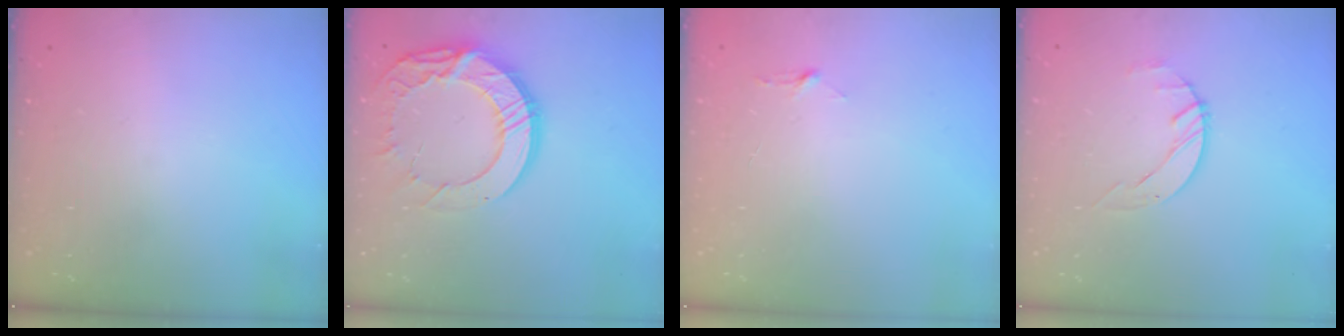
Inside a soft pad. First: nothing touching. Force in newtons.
{"total": 17.6, "press": 17.5, "slide": 1.5}
{"total": 2.9, "press": 2.9, "slide": 0.3}
{"total": 1.4, "press": 1.4, "slide": 0.2}